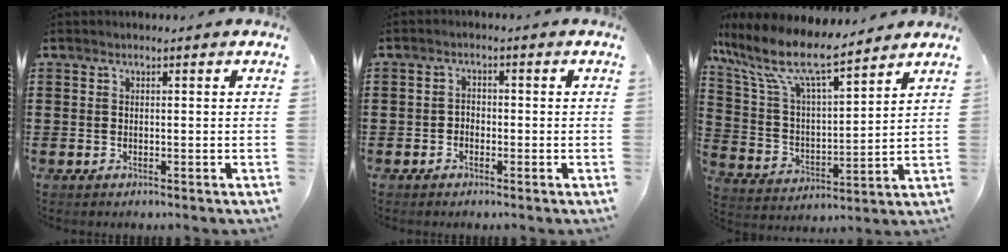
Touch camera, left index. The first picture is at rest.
{"total": 2.8, "force": [-1.8, 2.0, 0.8], "torque": [-0.023, 0.007, -0.041]}
{"total": 10.8, "force": [8.3, 2.1, 6.6], "torque": [-0.165, -0.044, 0.139]}